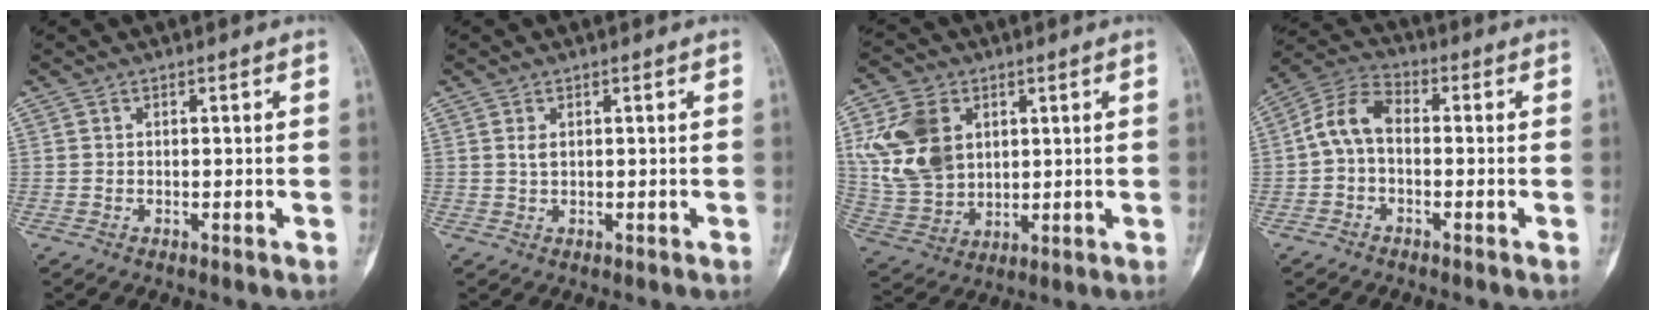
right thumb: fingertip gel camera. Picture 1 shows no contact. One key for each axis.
{"total": 1.2, "fx": 0.5, "fy": 0.7, "fz": 0.9, "tx": -0.014, "ty": 0.002, "tz": 0.012}
{"total": 14.4, "fx": 4.1, "fy": 10.6, "fz": 8.8, "tx": -0.156, "ty": -0.007, "tz": 0.090}
{"total": 7.6, "fx": -0.5, "fy": 4.8, "fz": 5.9, "tx": -0.110, "ty": 0.027, "tz": -0.024}